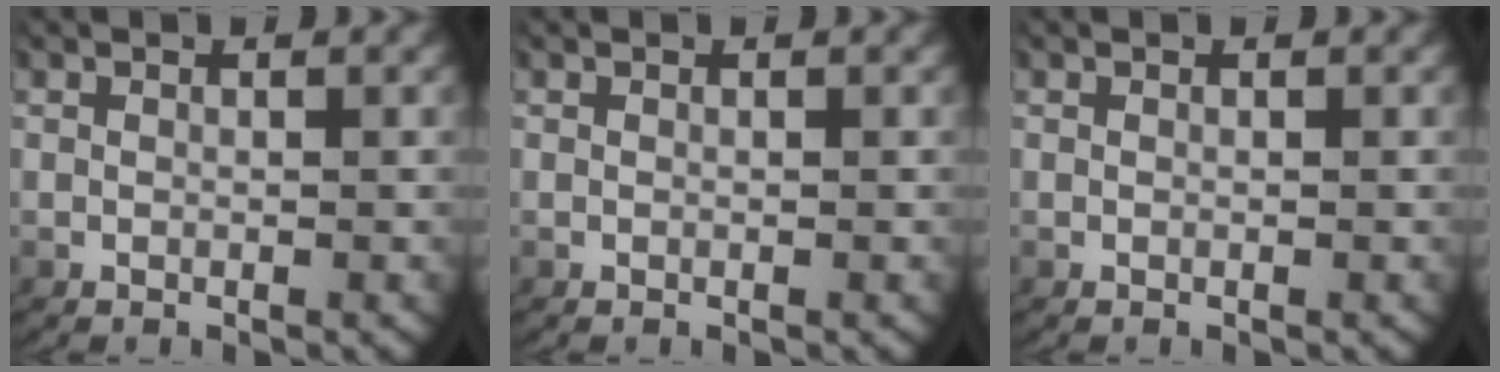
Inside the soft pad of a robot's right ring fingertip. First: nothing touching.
{"total": 0.0}
{"total": 0.0}